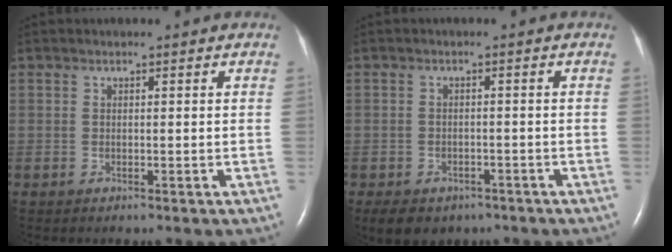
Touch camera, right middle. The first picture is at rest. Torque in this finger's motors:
{"motor_torque": [0.35, -0.32, 0.02, 0.05]}